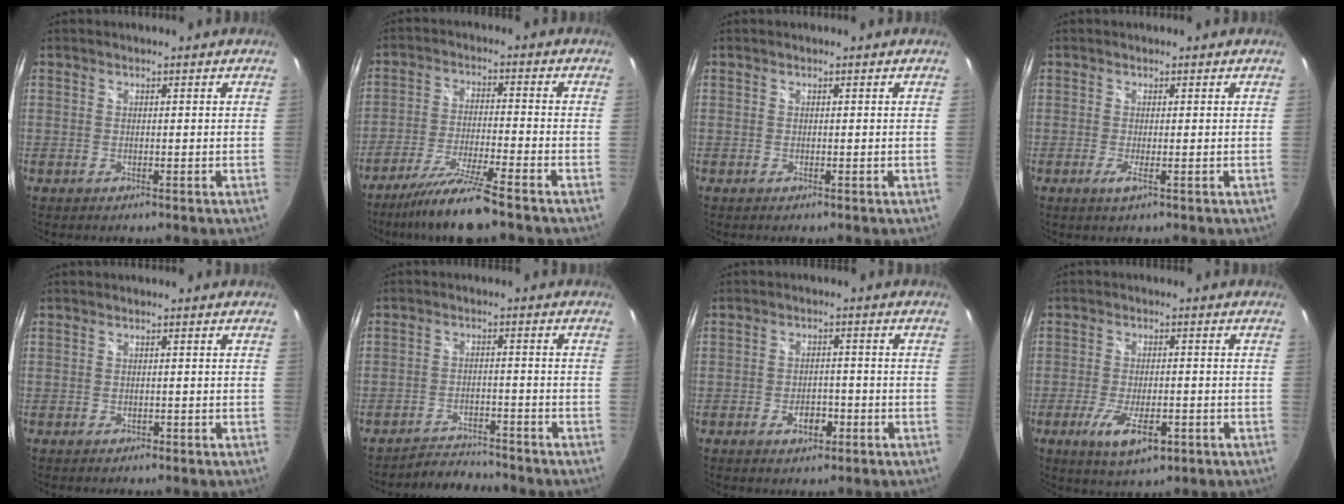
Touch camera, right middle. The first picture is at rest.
{"total": 9.8, "force": [-8.1, -0.8, 5.4], "torque": [-0.122, -0.013, -0.146]}
{"total": 0.0}
{"total": 1.4, "force": [-0.3, -0.2, 1.3], "torque": [-0.027, -0.007, -0.008]}
{"total": 0.6, "force": [-0.3, 0.5, 0.0], "torque": [0.000, -0.002, -0.004]}
{"total": 5.2, "force": [-5.1, 0.8, -0.3], "torque": [-0.015, 0.006, -0.087]}
{"total": 4.0, "force": [-2.0, 2.4, 2.4], "torque": [-0.045, -0.001, -0.027]}
{"total": 8.1, "force": [-3.8, 3.0, 6.5], "torque": [-0.138, -0.022, -0.062]}